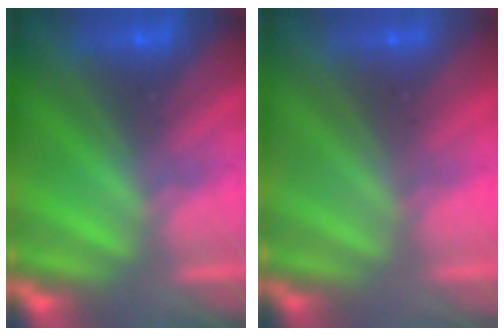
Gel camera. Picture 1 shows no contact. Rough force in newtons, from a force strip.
{"total": 2.8}